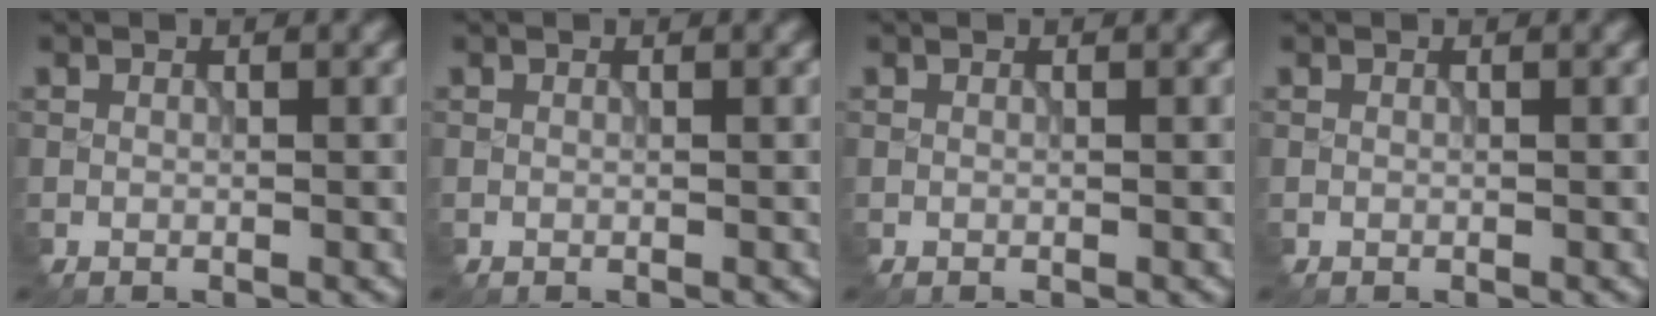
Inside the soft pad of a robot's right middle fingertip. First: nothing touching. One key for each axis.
{"total": 0.0}
{"total": 0.0}
{"total": 0.0}